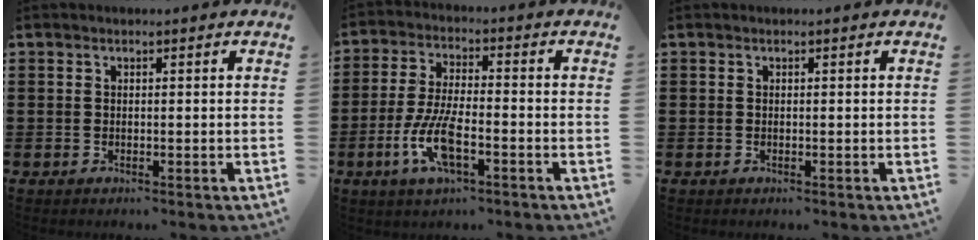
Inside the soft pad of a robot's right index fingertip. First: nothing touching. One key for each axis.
{"total": 8.6, "fx": -3.2, "fy": 2.8, "fz": 7.4, "tx": -0.166, "ty": -0.011, "tz": -0.062}
{"total": 0.0}